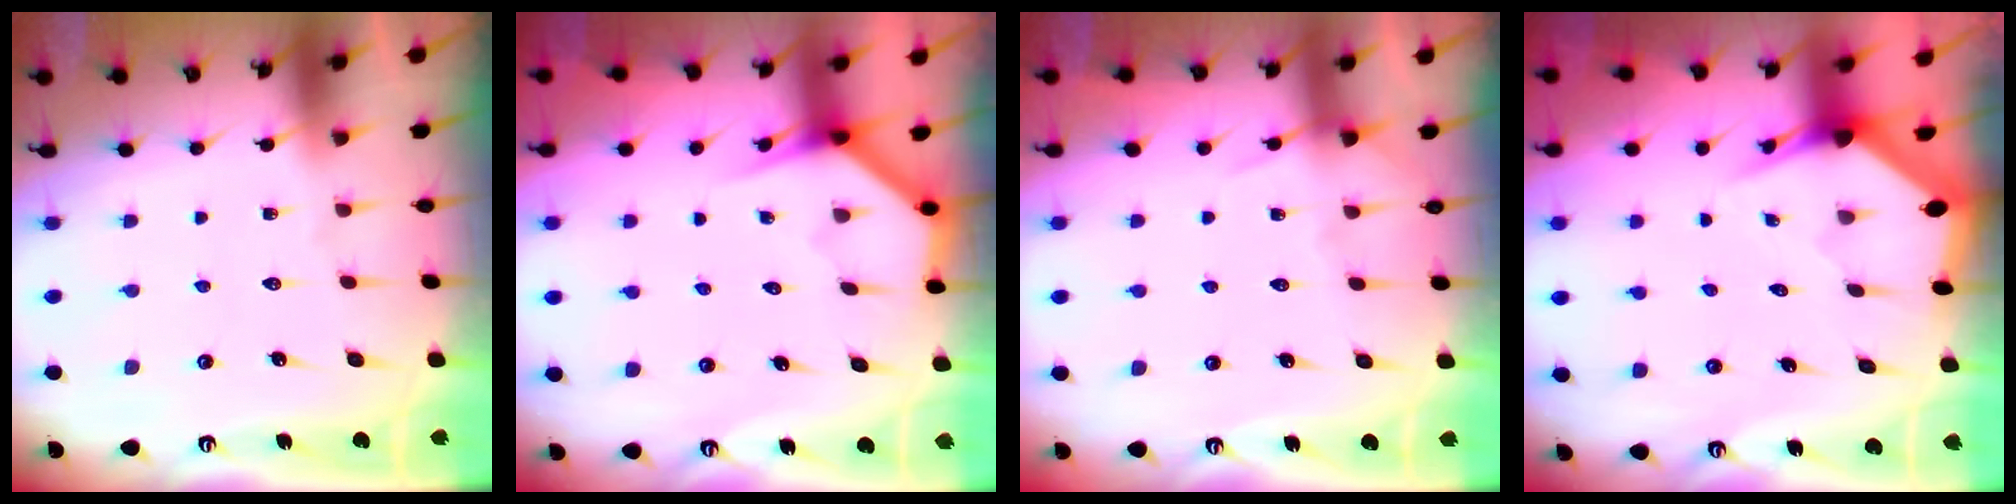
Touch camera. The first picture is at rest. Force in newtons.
{"total": 3.9, "press": 3.8, "slide": 0.3}
{"total": 5.1, "press": 5.0, "slide": 0.6}
{"total": 3.1, "press": 3.1, "slide": 0.2}